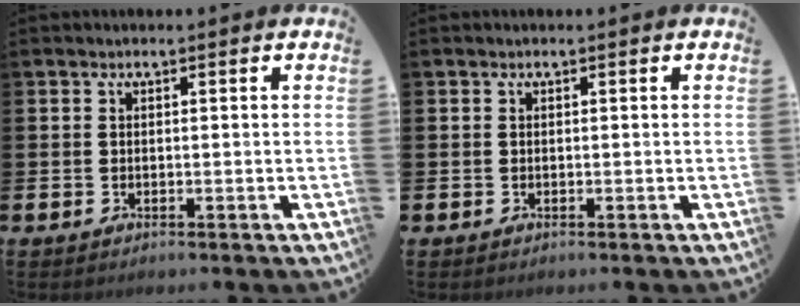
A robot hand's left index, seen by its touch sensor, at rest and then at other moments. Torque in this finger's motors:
{"motor_torque": [0.00, 0.00, -0.02, 0.00]}